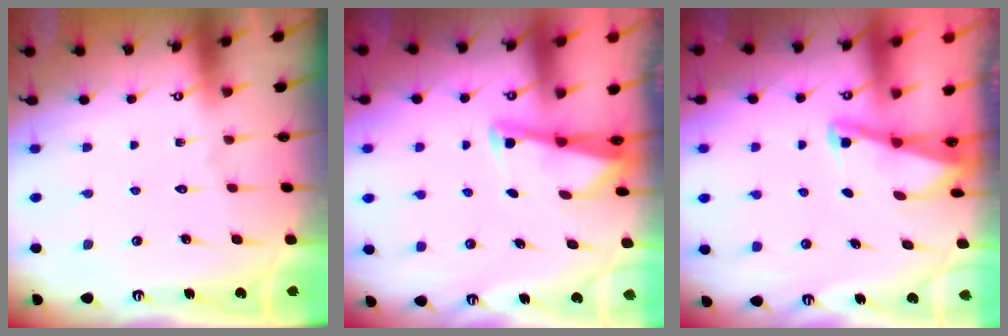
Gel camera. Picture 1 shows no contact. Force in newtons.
{"total": 2.5, "press": 2.5, "slide": 0.1}
{"total": 2.1, "press": 2.1, "slide": 0.4}